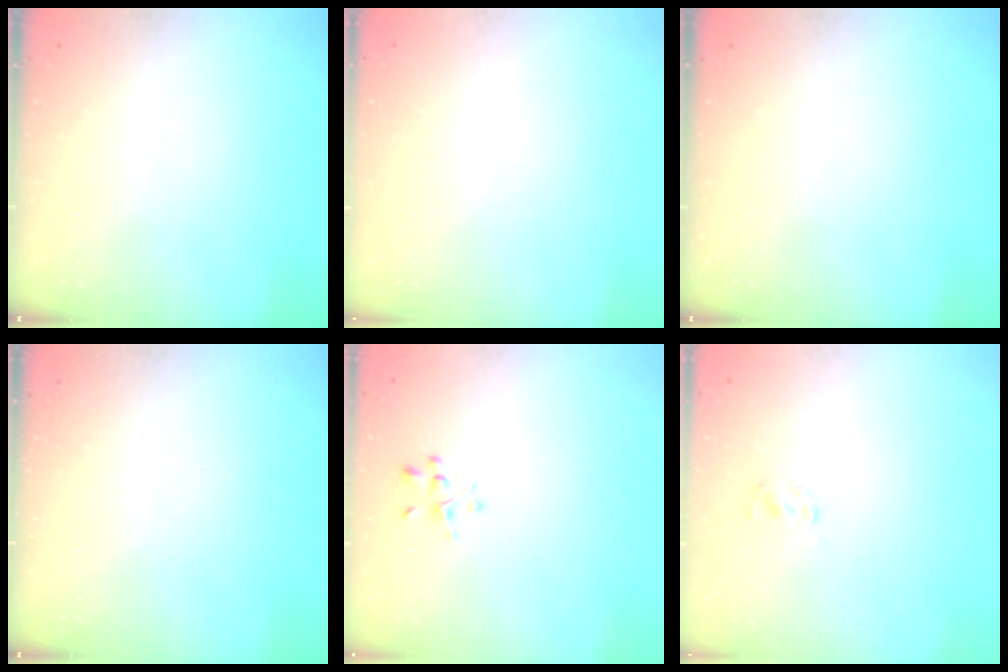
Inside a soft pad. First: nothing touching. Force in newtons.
{"total": 1.9, "press": 1.9, "slide": 0.2}
{"total": 0.0}
{"total": 0.0}
{"total": 2.2, "press": 2.1, "slide": 0.8}
{"total": 2.1, "press": 1.9, "slide": 0.9}